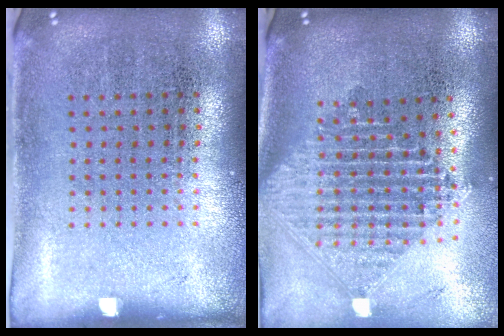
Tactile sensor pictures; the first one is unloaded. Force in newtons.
{"total": 2.4, "press": 1.9, "slide": 1.5}